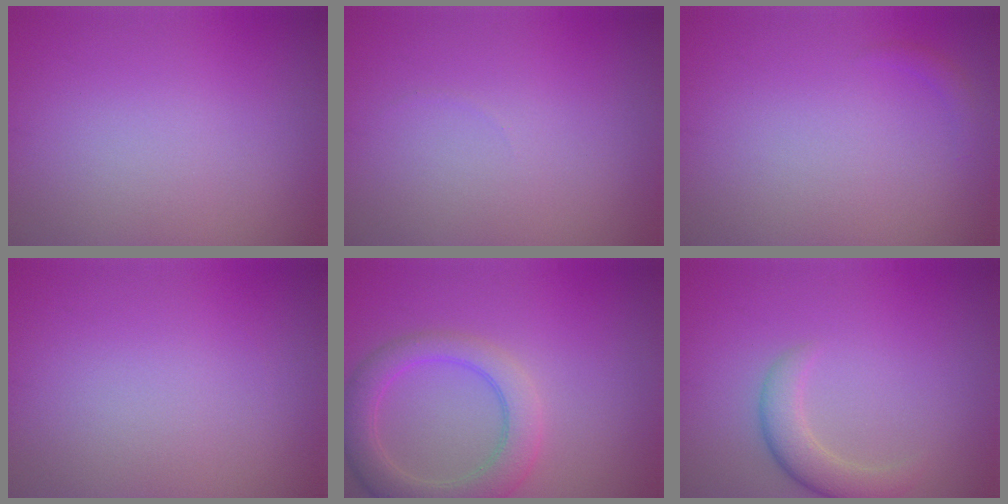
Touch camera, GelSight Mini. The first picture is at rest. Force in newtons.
{"total": 0.0}
{"total": 0.7, "press": 0.7, "slide": 0.1}
{"total": 0.0}
{"total": 4.7, "press": 4.7, "slide": 0.4}
{"total": 2.9, "press": 2.9, "slide": 0.2}